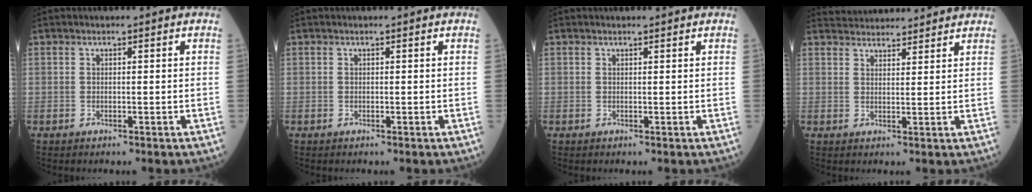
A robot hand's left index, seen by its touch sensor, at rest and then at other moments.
{"total": 0.0}
{"total": 0.8, "force": [0.8, 0.0, 0.1], "torque": [-0.007, 0.002, 0.011]}
{"total": 9.1, "force": [8.8, 1.6, 1.6], "torque": [-0.022, 0.030, 0.121]}